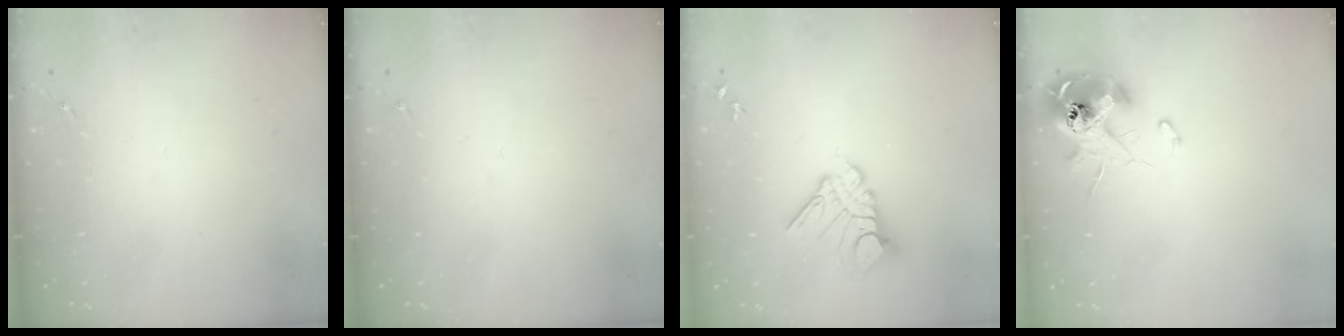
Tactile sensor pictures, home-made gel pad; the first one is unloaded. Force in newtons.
{"total": 0.0}
{"total": 11.6, "press": 11.6, "slide": 1.2}
{"total": 12.8, "press": 12.8, "slide": 1.5}